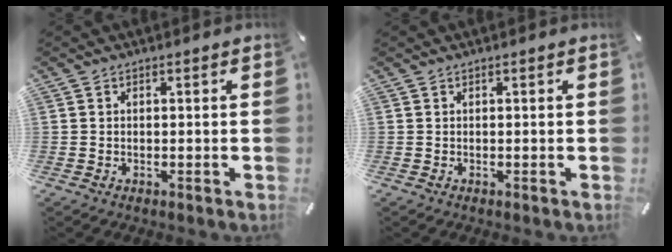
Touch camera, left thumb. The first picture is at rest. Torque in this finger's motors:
{"motor_torque": [-0.06, -0.07, -0.03, 0.03, 0.00]}